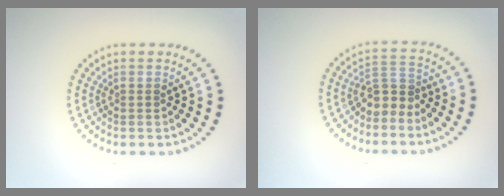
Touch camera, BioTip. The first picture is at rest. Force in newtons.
{"total": 2.4, "press": 1.7, "slide": 1.7}